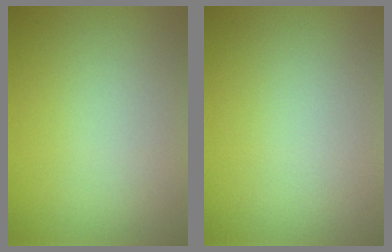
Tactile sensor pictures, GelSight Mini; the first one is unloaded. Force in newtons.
{"total": 0.0}